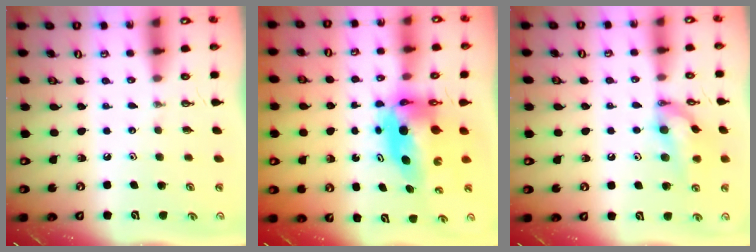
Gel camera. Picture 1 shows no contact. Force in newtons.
{"total": 8.3, "press": 8.3, "slide": 0.7}
{"total": 14.2, "press": 13.4, "slide": 4.6}